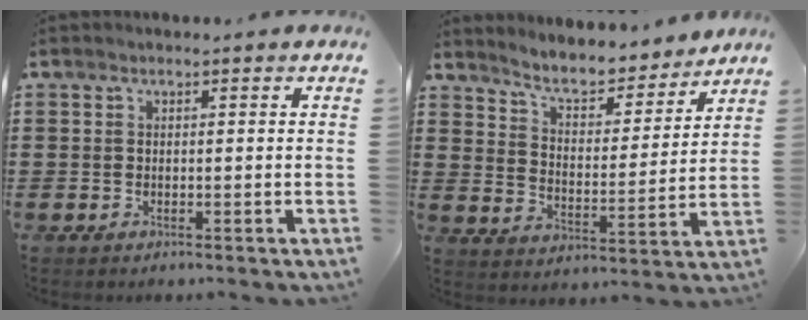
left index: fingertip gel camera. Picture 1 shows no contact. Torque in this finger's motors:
{"motor_torque": [0.91, -1.23, 0.37, 0.09]}